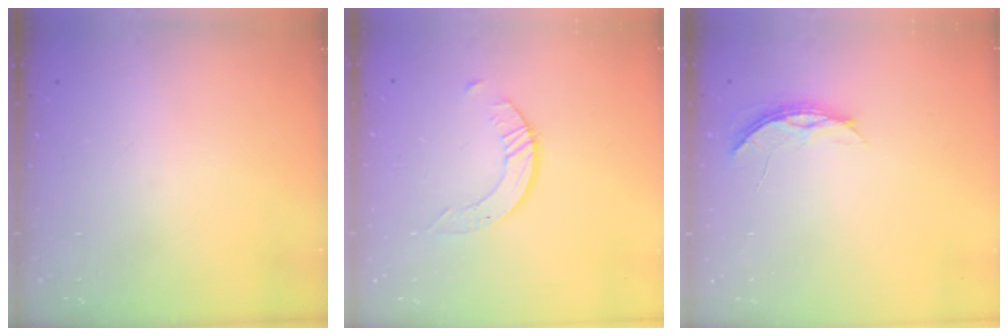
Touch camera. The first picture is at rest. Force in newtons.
{"total": 2.4, "press": 2.4, "slide": 0.3}
{"total": 3.9, "press": 3.9, "slide": 0.4}